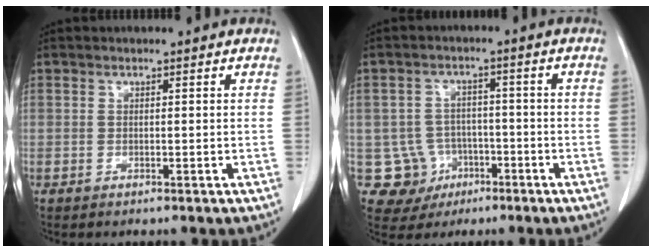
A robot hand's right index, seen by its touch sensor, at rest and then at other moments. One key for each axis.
{"total": 7.3, "fx": -2.4, "fy": 6.9, "fz": 0.8, "tx": -0.016, "ty": 0.010, "tz": -0.029}